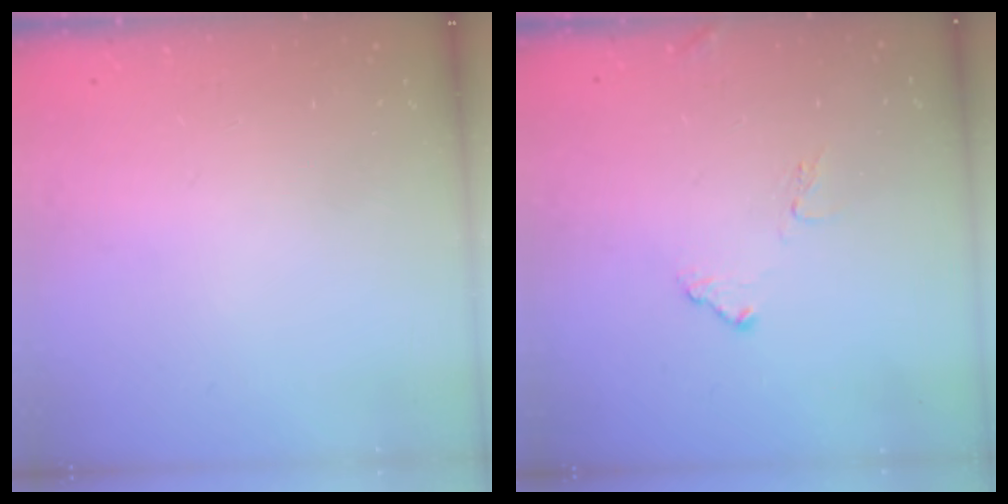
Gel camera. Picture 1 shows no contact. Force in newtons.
{"total": 9.0, "press": 9.0, "slide": 0.6}